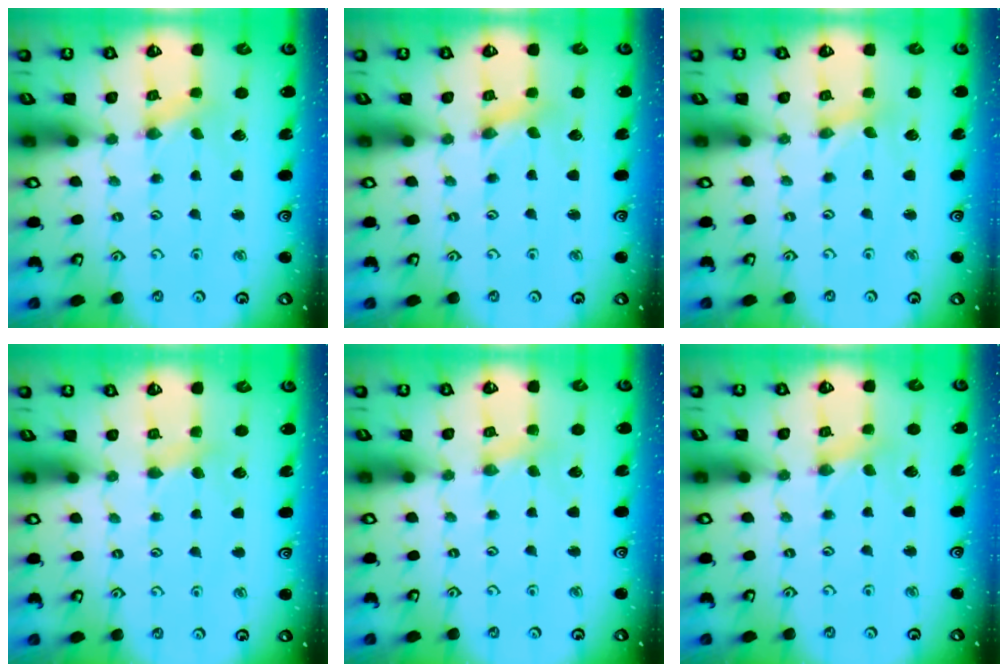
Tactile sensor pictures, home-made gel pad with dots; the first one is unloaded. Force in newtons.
{"total": 1.4, "press": 1.4, "slide": 0.0}
{"total": 0.0}
{"total": 3.5, "press": 3.5, "slide": 0.5}
{"total": 2.9, "press": 2.9, "slide": 0.5}
{"total": 2.1, "press": 2.1, "slide": 0.4}